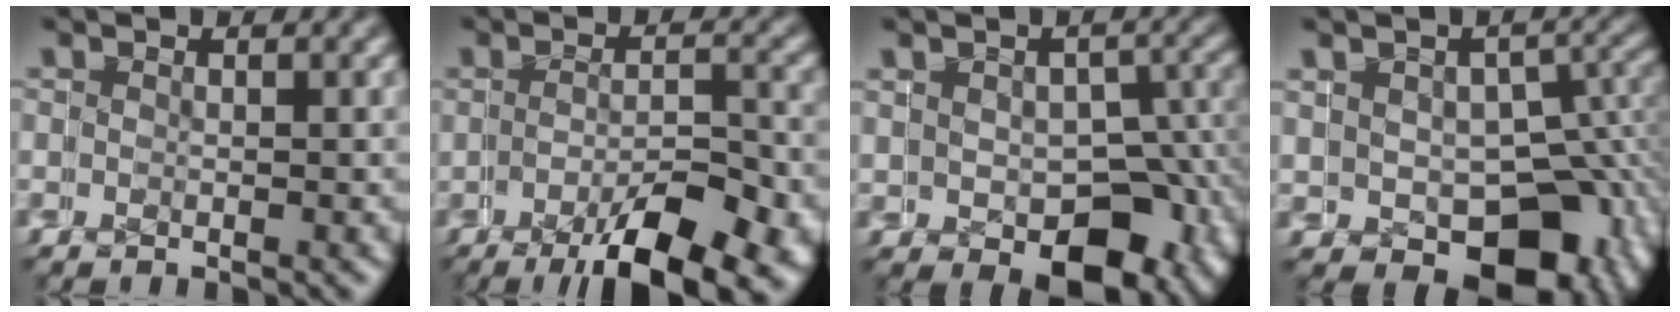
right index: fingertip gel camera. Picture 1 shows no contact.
{"total": 7.2, "force": [-5.1, 1.6, 4.8], "torque": [-0.041, -0.005, -0.071]}
{"total": 6.6, "force": [-3.2, 4.0, 4.1], "torque": [-0.035, -0.021, -0.043]}
{"total": 8.4, "force": [-4.6, 5.5, 4.3], "torque": [-0.044, -0.033, -0.063]}